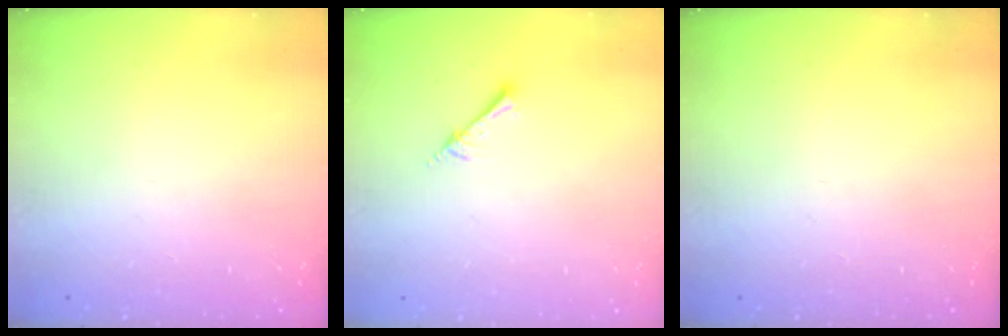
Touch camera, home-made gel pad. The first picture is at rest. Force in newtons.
{"total": 2.6, "press": 2.6, "slide": 0.3}
{"total": 0.0}